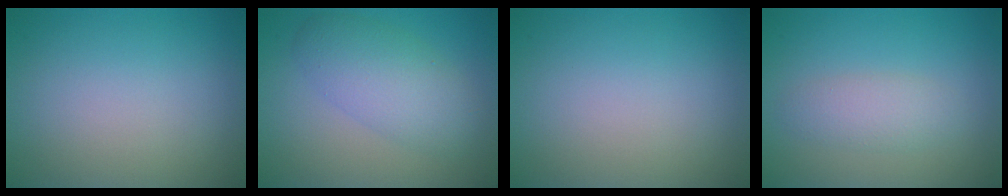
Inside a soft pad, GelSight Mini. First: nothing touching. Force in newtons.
{"total": 4.9, "press": 4.9, "slide": 0.1}
{"total": 0.0}
{"total": 2.3, "press": 2.3, "slide": 0.1}